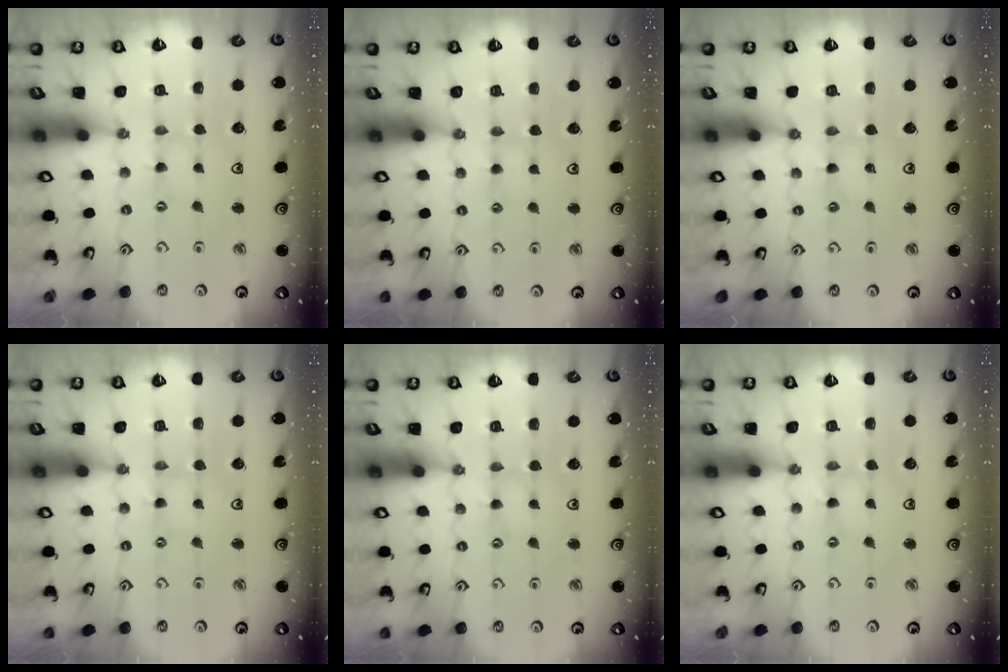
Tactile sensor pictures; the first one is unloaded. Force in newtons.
{"total": 2.1, "press": 2.1, "slide": 0.4}
{"total": 0.8, "press": 0.8, "slide": 0.1}
{"total": 1.2, "press": 1.2, "slide": 0.2}
{"total": 1.8, "press": 1.8, "slide": 0.2}
{"total": 0.0}